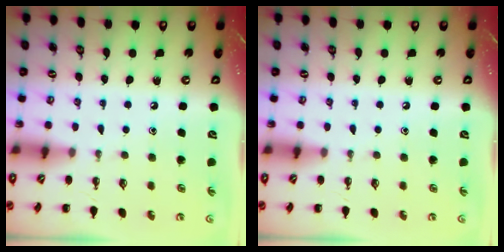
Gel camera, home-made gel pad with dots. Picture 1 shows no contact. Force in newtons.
{"total": 0.0}